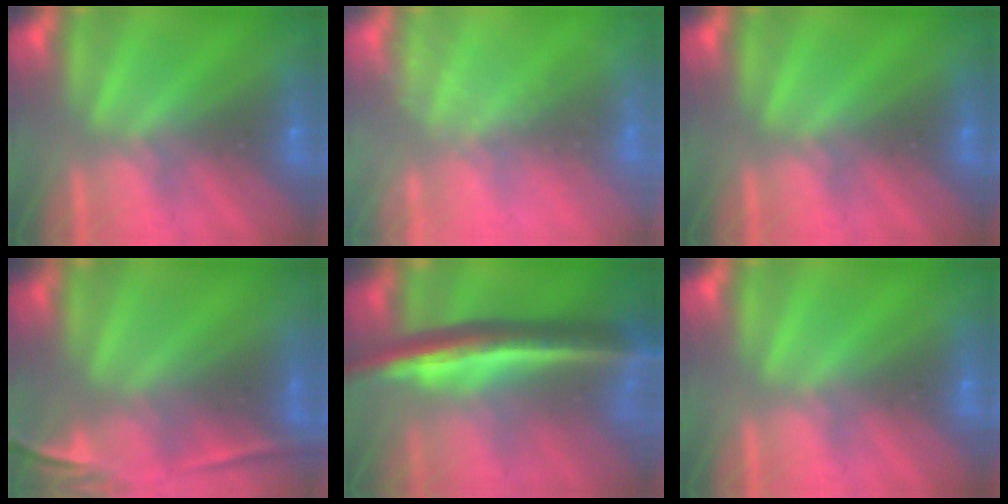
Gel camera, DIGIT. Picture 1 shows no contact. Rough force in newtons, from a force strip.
{"total": 2.4}
{"total": 0.0}
{"total": 7.4}
{"total": 7.4}
{"total": 0.0}